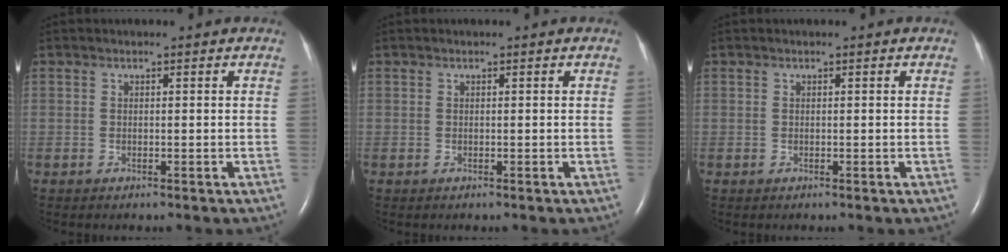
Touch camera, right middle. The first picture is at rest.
{"total": 0.0}
{"total": 0.0}